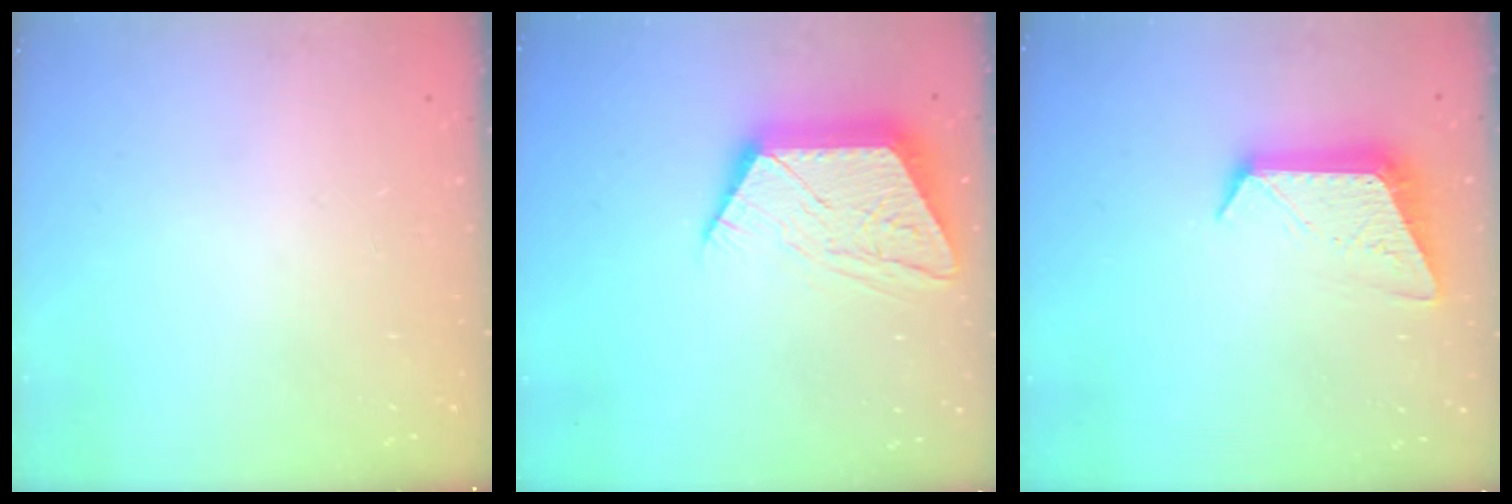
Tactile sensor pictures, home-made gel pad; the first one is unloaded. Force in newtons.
{"total": 14.2, "press": 14.2, "slide": 1.1}
{"total": 10.8, "press": 10.8, "slide": 0.6}